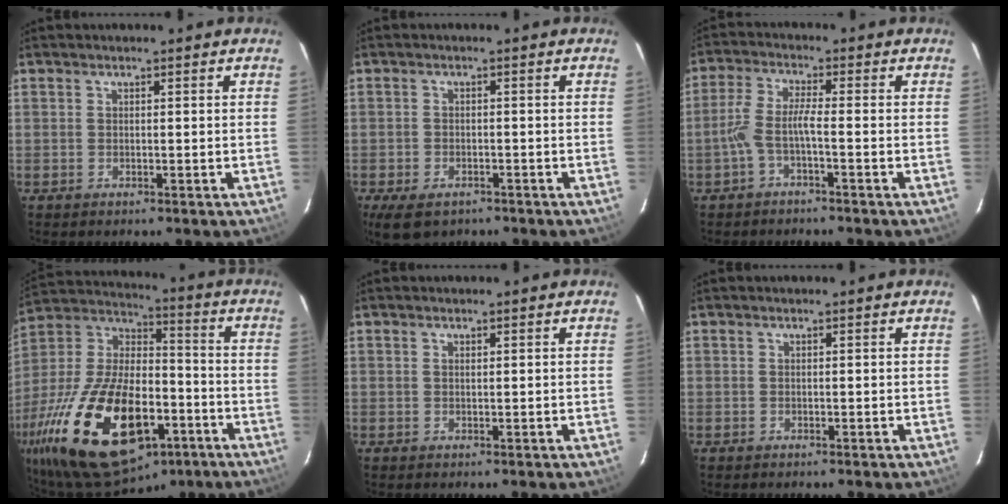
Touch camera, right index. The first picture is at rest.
{"total": 7.0, "force": [-4.6, 3.9, 3.6], "torque": [-0.086, -0.018, -0.072]}
{"total": 4.2, "force": [-2.1, 0.1, 3.7], "torque": [-0.091, 0.009, -0.041]}
{"total": 31.5, "force": [-14.2, 15.7, 23.3], "torque": [-0.470, -0.020, -0.222]}
{"total": 0.0}
{"total": 0.0}